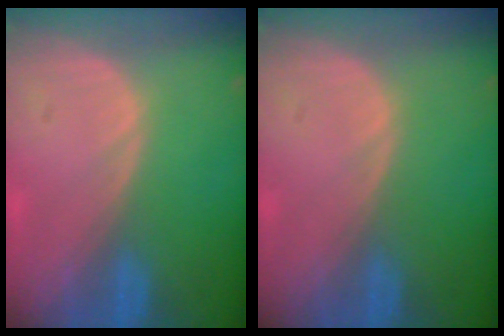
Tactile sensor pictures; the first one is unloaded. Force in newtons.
{"total": 0.0}